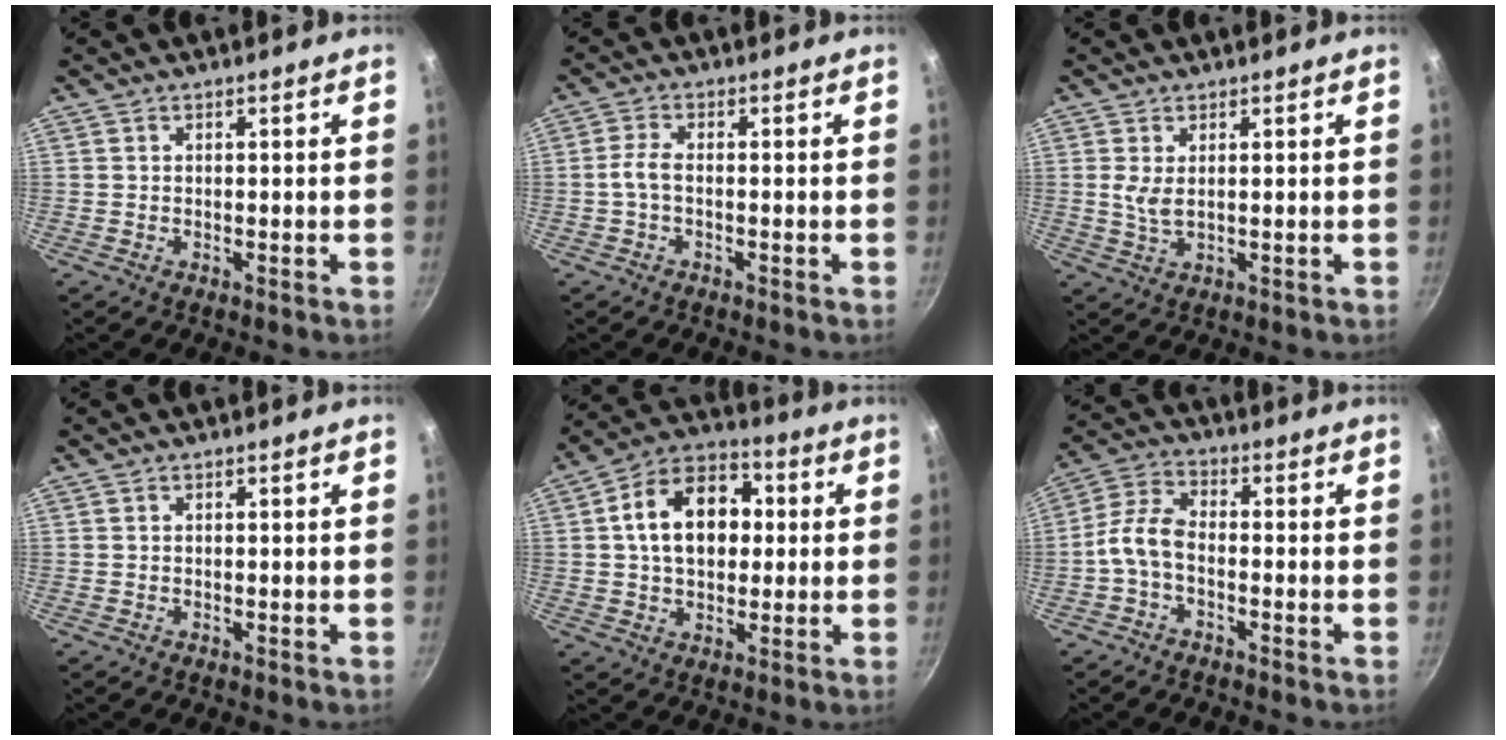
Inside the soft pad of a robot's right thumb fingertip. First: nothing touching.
{"total": 2.9, "force": [-0.8, 1.1, 2.5], "torque": [-0.067, 0.012, -0.021]}
{"total": 3.1, "force": [0.7, 1.2, 2.8], "torque": [-0.062, -0.006, 0.019]}
{"total": 0.0}
{"total": 15.2, "force": [2.0, 10.6, 10.7], "torque": [-0.137, 0.024, 0.018]}
{"total": 6.4, "force": [-2.2, 3.5, 4.9], "torque": [-0.106, 0.034, -0.057]}